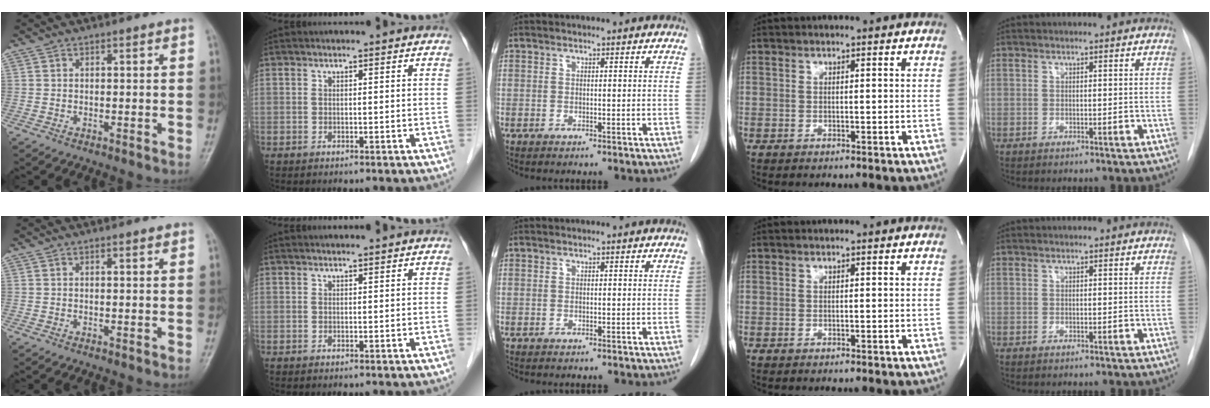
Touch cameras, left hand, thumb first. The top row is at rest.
{"thumb": {"total": 0.6, "force": [0.5, 0.1, 0.4], "torque": [-0.008, -0.003, 0.007]}, "index": {"total": 0.8, "force": [0.7, -0.1, 0.4], "torque": [-0.005, 0.008, 0.015]}}